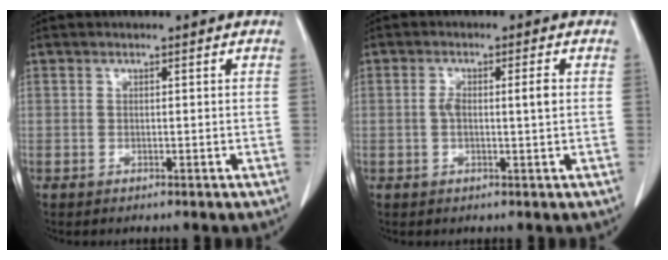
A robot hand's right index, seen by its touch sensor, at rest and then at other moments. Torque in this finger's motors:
{"motor_torque": [0.45, -0.07, 0.20, 0.04]}